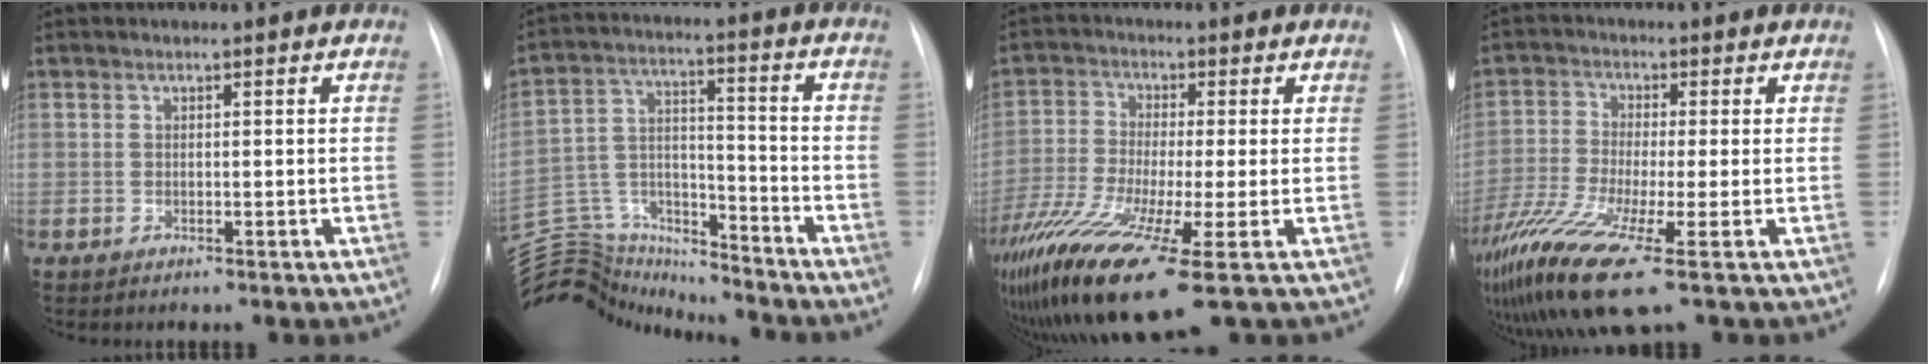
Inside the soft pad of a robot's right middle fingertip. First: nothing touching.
{"total": 20.3, "force": [-19.3, 5.0, 4.1], "torque": [-0.123, 0.036, -0.314]}
{"total": 14.7, "force": [-8.3, 1.0, 12.1], "torque": [-0.252, -0.048, -0.150]}
{"total": 15.2, "force": [-8.6, 2.0, 12.4], "torque": [-0.282, -0.046, -0.159]}